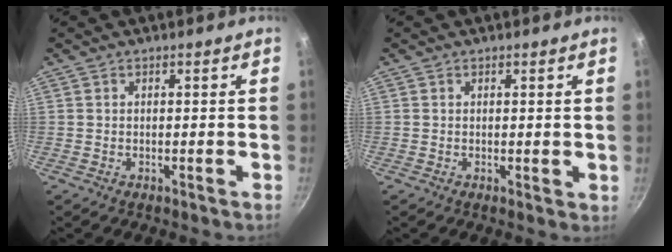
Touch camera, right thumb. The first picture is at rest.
{"total": 0.9, "force": [0.5, 0.6, 0.6], "torque": [-0.004, -0.004, 0.006]}